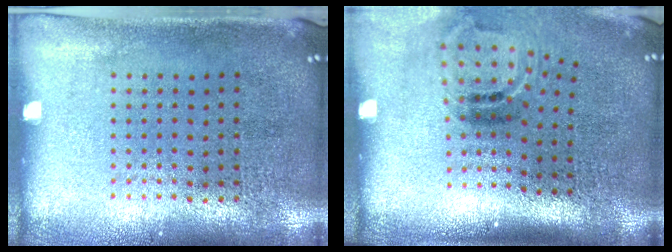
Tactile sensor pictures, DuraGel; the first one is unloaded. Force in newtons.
{"total": 1.9, "press": 1.2, "slide": 1.5}